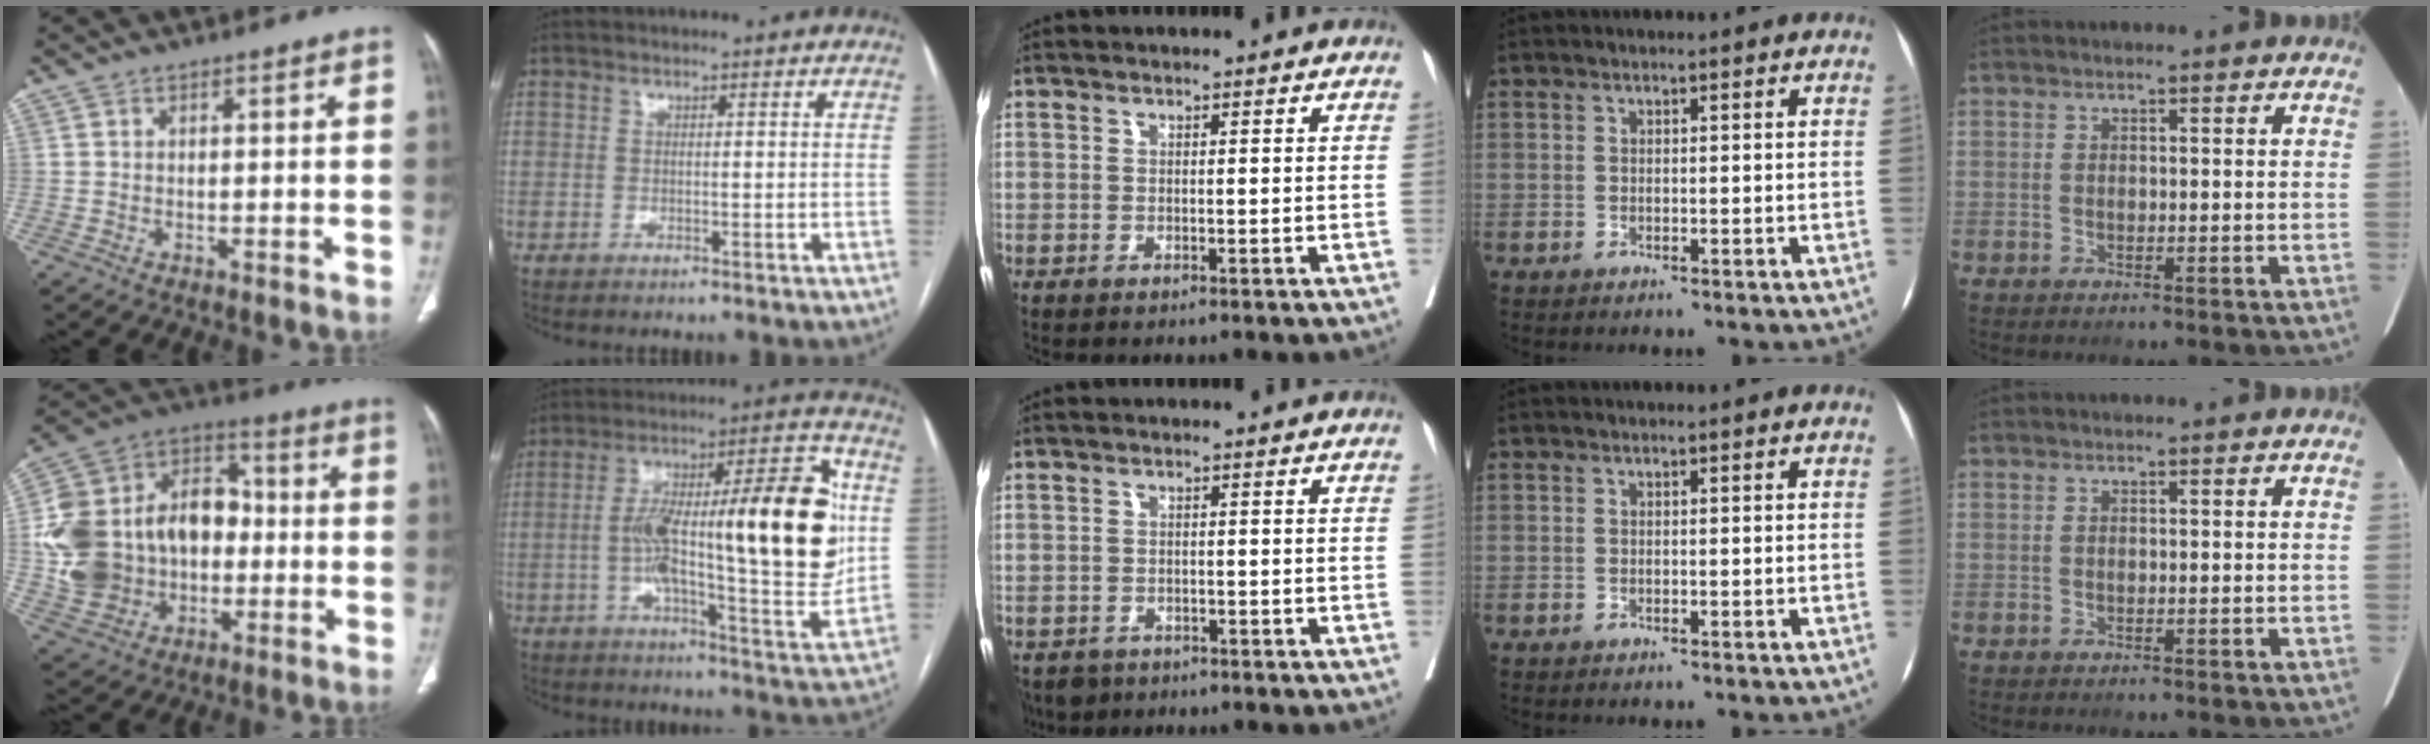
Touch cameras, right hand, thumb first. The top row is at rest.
{"thumb": {"total": 23.4, "force": [-1.2, 18.0, 14.9], "torque": [-0.259, 0.043, -0.006]}, "index": {"total": 25.1, "force": [1.2, 4.8, 24.6], "torque": [-0.334, 0.035, 0.015]}, "middle": {"total": 3.3, "force": [-2.5, 2.2, 0.4], "torque": [-0.003, 0.001, -0.040]}}